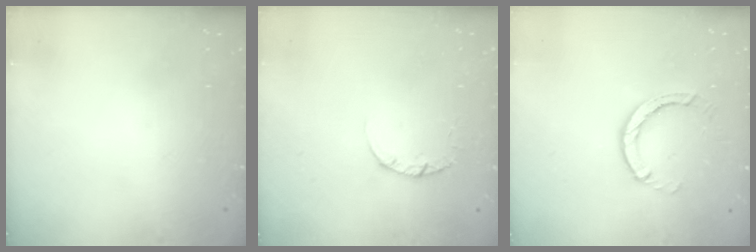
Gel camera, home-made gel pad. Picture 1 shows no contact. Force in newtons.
{"total": 2.4, "press": 2.3, "slide": 0.3}
{"total": 2.9, "press": 2.9, "slide": 0.5}